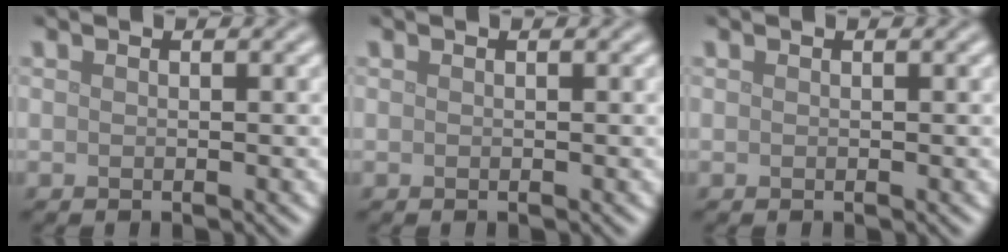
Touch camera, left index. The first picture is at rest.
{"total": 0.0}
{"total": 0.0}